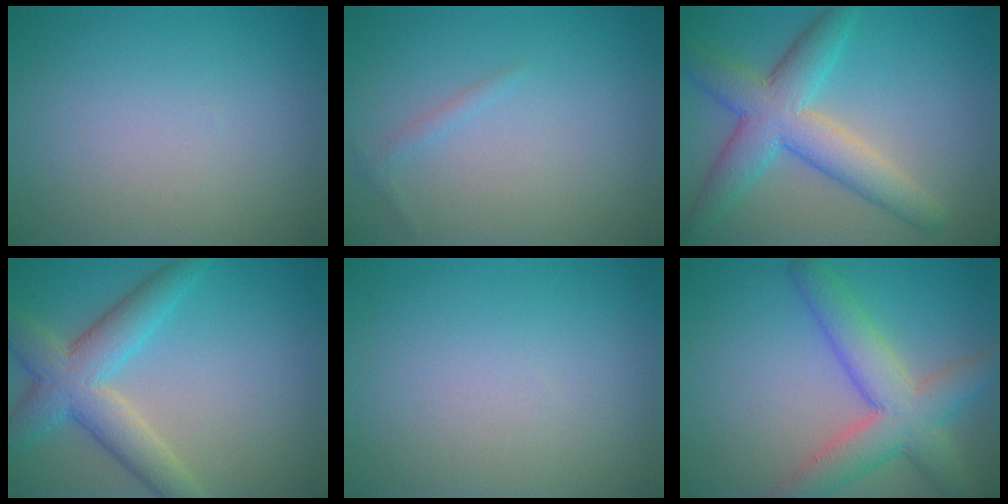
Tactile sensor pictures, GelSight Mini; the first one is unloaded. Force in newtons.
{"total": 0.8, "press": 0.8, "slide": 0.0}
{"total": 6.6, "press": 6.6, "slide": 0.1}
{"total": 5.9, "press": 5.9, "slide": 0.3}
{"total": 0.0}
{"total": 6.6, "press": 6.5, "slide": 0.3}